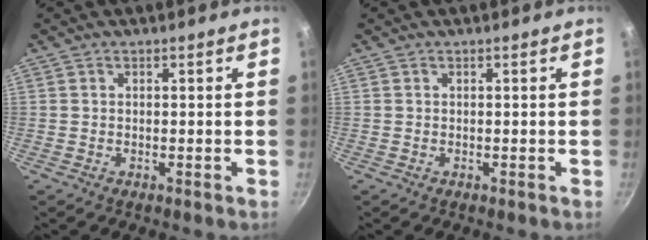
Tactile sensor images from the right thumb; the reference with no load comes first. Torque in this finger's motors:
{"motor_torque": [-0.01, -0.01, 0.14, 0.02, 0.00]}